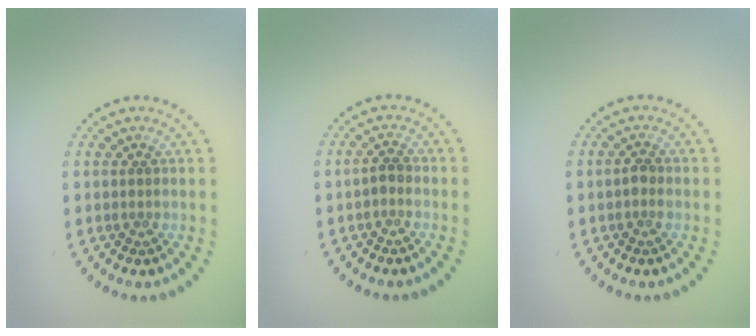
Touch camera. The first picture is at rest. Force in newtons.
{"total": 0.9, "press": 0.8, "slide": 0.4}
{"total": 0.9, "press": 0.9, "slide": 0.2}